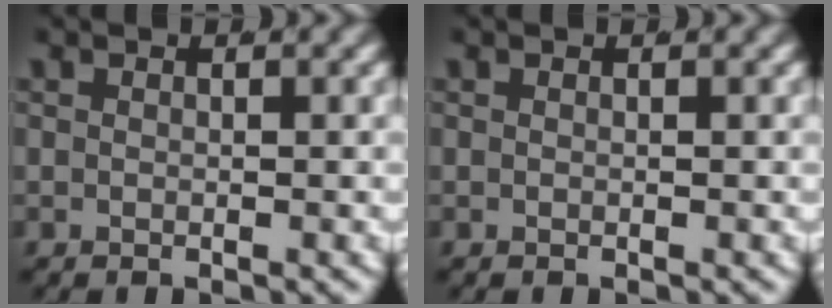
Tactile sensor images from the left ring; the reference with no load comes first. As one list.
[{"total": 0.0}]